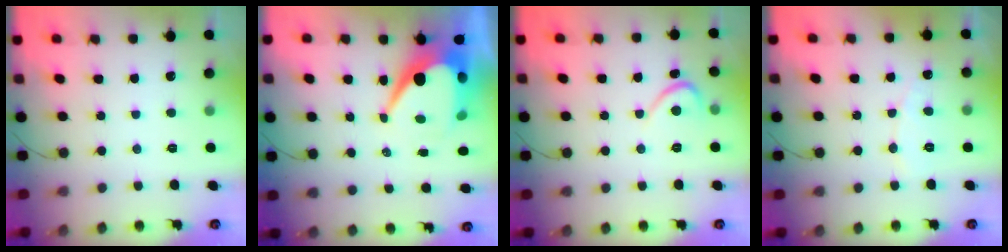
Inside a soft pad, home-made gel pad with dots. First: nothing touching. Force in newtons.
{"total": 12.7, "press": 12.7, "slide": 1.0}
{"total": 2.7, "press": 2.7, "slide": 0.3}
{"total": 4.9, "press": 4.9, "slide": 0.2}